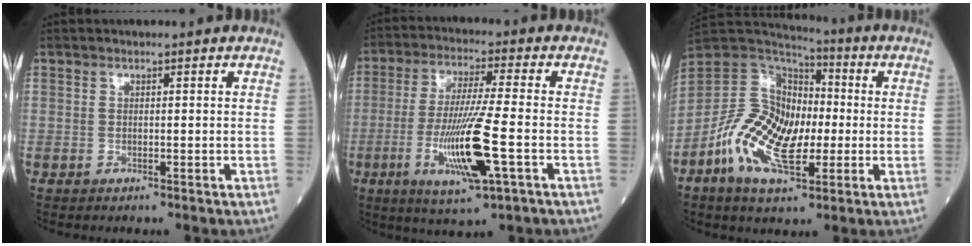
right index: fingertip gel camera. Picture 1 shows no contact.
{"total": 12.3, "force": [-3.5, 0.3, 11.8], "torque": [-0.236, -0.018, -0.063]}
{"total": 13.8, "force": [-2.9, 7.8, 11.0], "torque": [-0.230, 0.021, -0.051]}